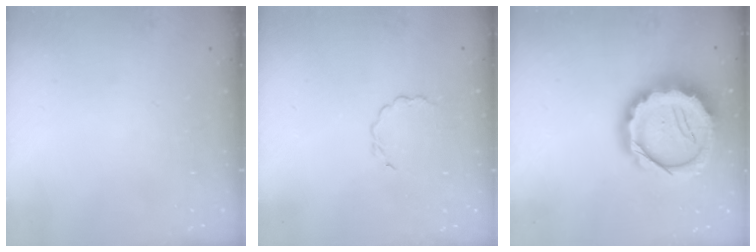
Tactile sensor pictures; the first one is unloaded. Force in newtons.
{"total": 2.7, "press": 2.5, "slide": 1.0}
{"total": 18.4, "press": 18.1, "slide": 3.6}